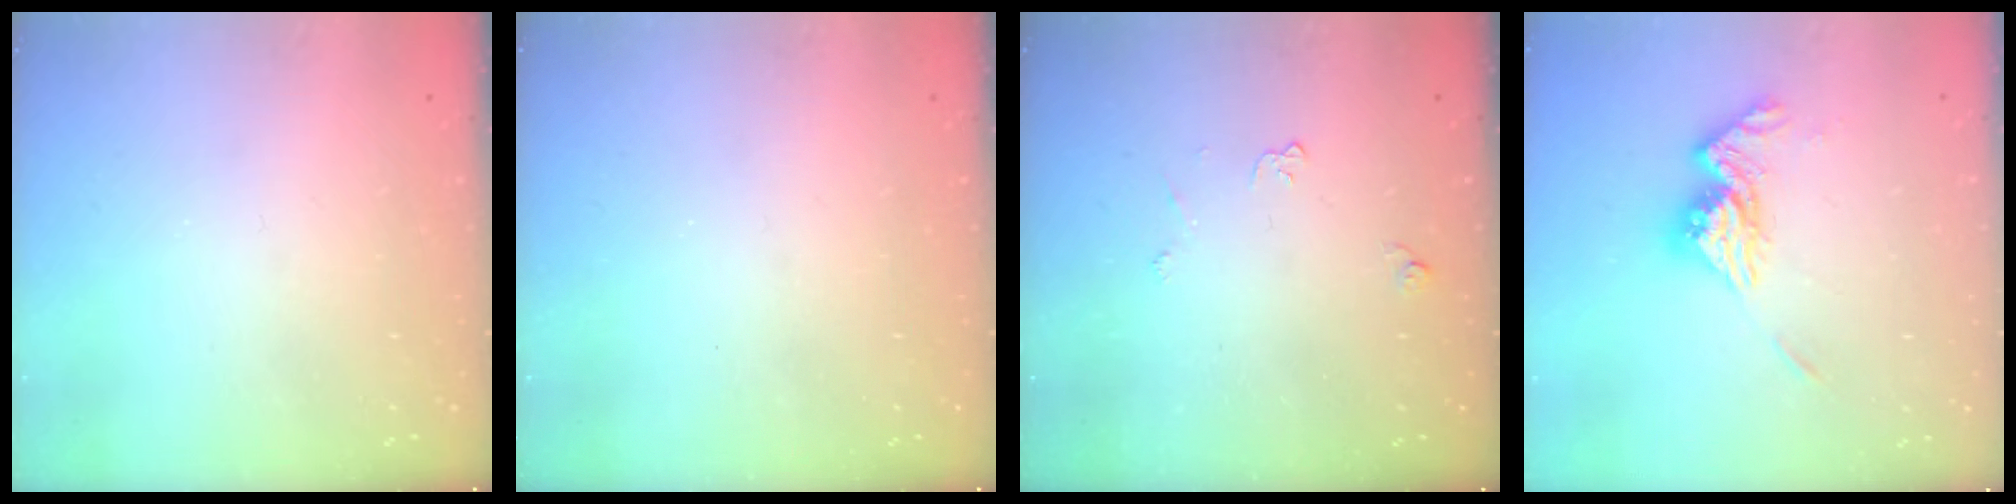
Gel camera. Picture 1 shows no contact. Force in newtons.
{"total": 0.0}
{"total": 3.4, "press": 3.4, "slide": 0.6}
{"total": 12.3, "press": 12.3, "slide": 1.3}